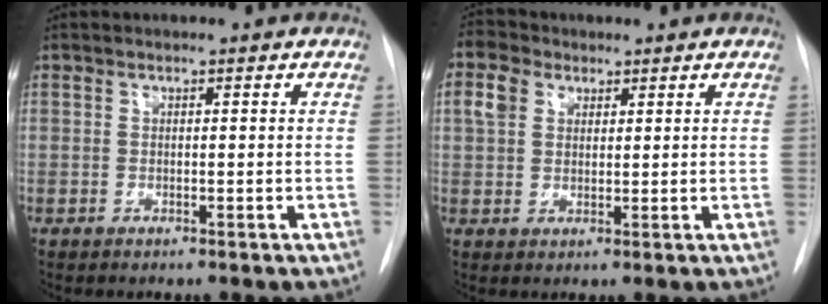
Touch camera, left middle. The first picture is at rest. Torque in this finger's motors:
{"motor_torque": [0.36, -0.35, 0.49, 0.14]}